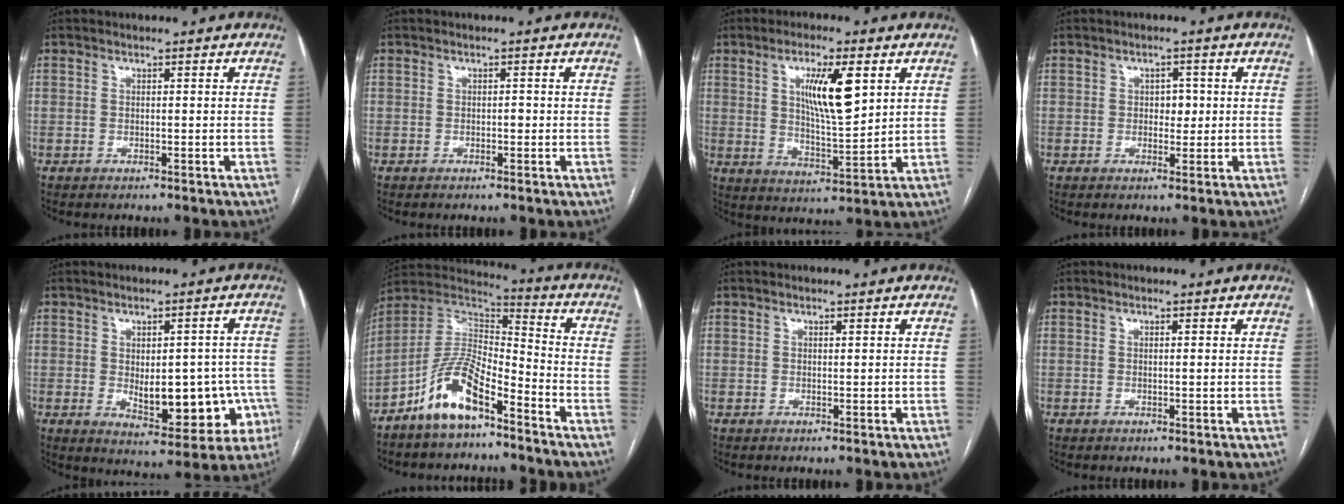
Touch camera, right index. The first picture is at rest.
{"total": 0.7, "force": [-0.1, 0.4, 0.6], "torque": [-0.008, 0.002, -0.003]}
{"total": 10.0, "force": [3.5, 1.9, 9.1], "torque": [-0.160, -0.004, 0.066]}
{"total": 2.5, "force": [0.2, 1.6, 1.8], "torque": [-0.021, 0.004, 0.004]}
{"total": 12.2, "force": [-2.2, 6.1, 10.3], "torque": [-0.122, 0.014, -0.008]}
{"total": 11.3, "force": [-7.4, 3.4, 7.9], "torque": [-0.166, 0.017, -0.141]}
{"total": 0.0}
{"total": 0.5, "force": [0.2, -0.1, 0.5], "torque": [-0.010, 0.000, 0.003]}